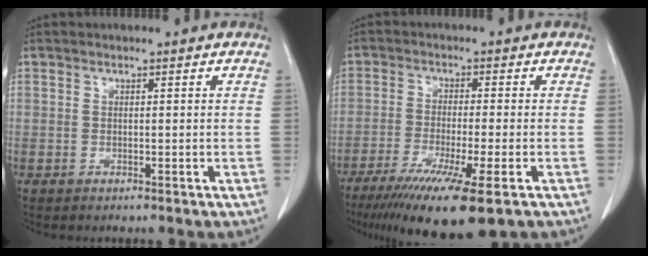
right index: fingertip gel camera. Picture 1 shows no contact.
{"total": 13.8, "force": [-8.8, 0.7, 10.6], "torque": [-0.171, -0.041, -0.141]}